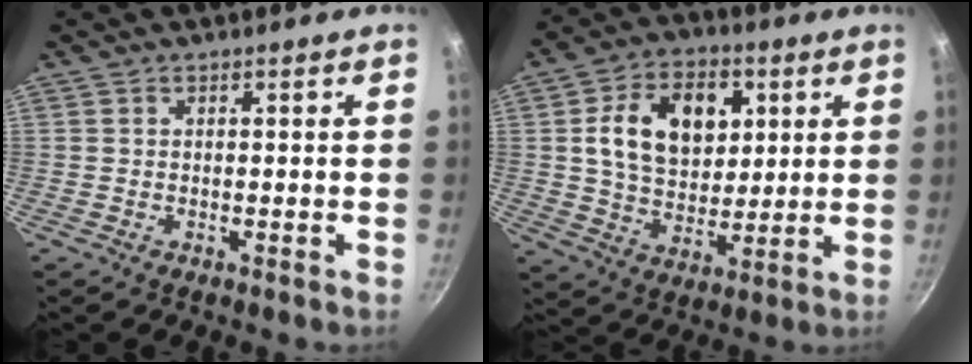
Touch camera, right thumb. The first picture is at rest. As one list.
[{"total": 16.0, "force": [4.0, 11.2, 10.7], "torque": [-0.145, -0.003, 0.063]}]